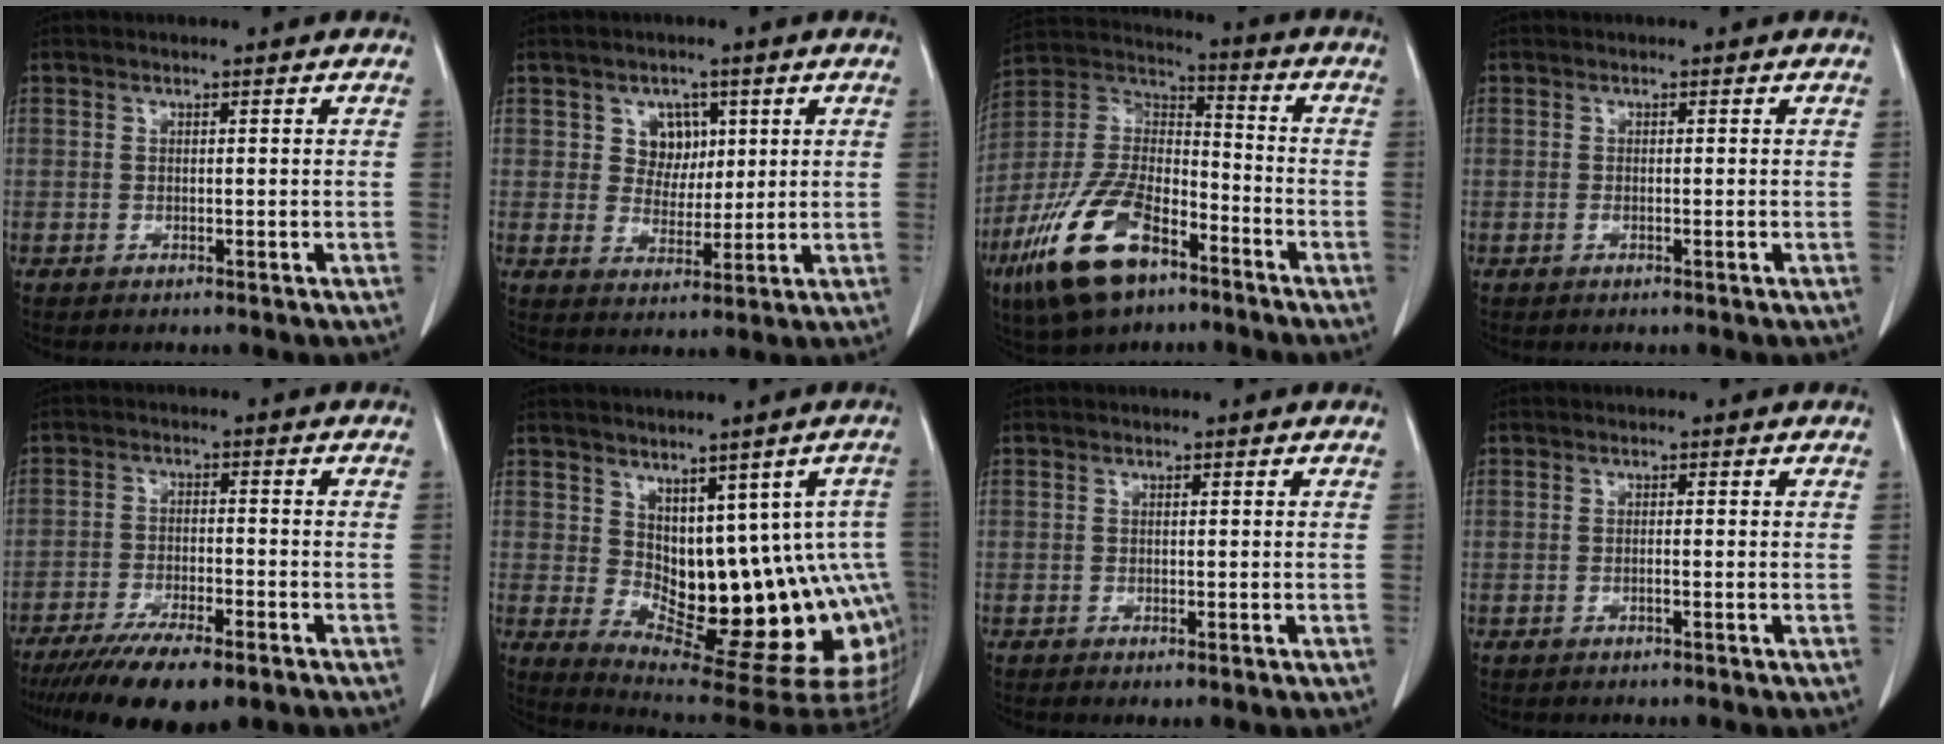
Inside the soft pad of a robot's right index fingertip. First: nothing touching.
{"total": 4.6, "force": [1.8, 4.0, 1.6], "torque": [-0.020, 0.007, 0.034]}
{"total": 17.6, "force": [-10.0, 7.7, 12.3], "torque": [-0.258, -0.002, -0.186]}
{"total": 0.6, "force": [-0.2, 0.1, 0.6], "torque": [-0.011, -0.001, -0.001]}
{"total": 12.2, "force": [-8.9, 2.6, 7.9], "torque": [-0.126, -0.024, -0.140]}
{"total": 16.1, "force": [-1.0, 7.1, 14.4], "torque": [-0.142, 0.012, 0.008]}
{"total": 0.6, "force": [-0.3, 0.1, 0.5], "torque": [-0.009, -0.004, -0.002]}
{"total": 0.6, "force": [-0.2, -0.1, 0.5], "torque": [-0.010, 0.000, -0.002]}